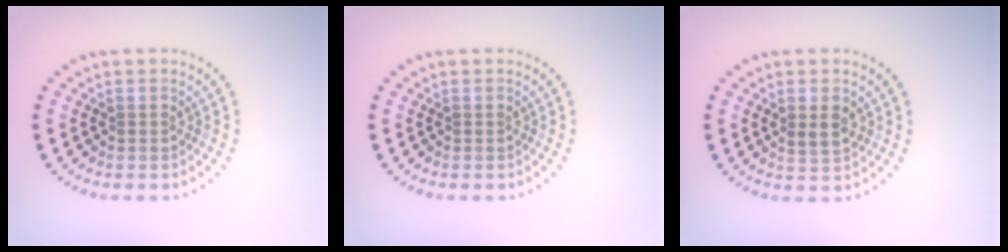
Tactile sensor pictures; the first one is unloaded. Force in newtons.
{"total": 0.0}
{"total": 1.7, "press": 1.7, "slide": 0.5}